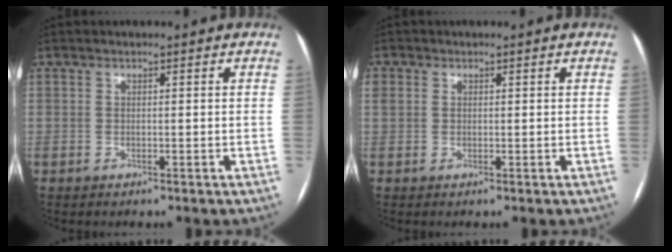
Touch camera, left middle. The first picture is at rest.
{"total": 2.0, "force": [0.6, 1.8, 0.8], "torque": [-0.023, 0.015, 0.017]}